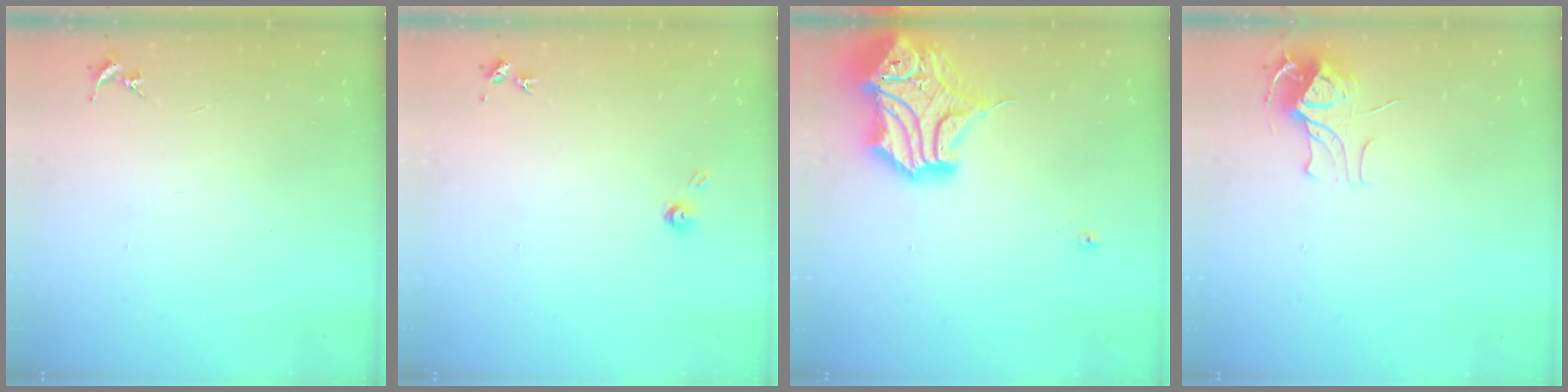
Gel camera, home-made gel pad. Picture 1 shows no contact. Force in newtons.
{"total": 4.3, "press": 4.3, "slide": 0.3}
{"total": 19.9, "press": 19.7, "slide": 3.3}
{"total": 8.8, "press": 8.8, "slide": 0.7}